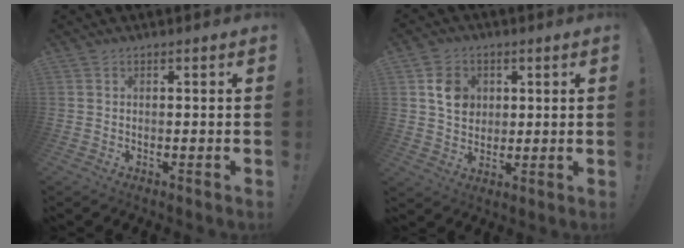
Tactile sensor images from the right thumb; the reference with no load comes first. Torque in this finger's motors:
{"motor_torque": [0.05, 0.08, 0.18, 0.25, 0.01]}